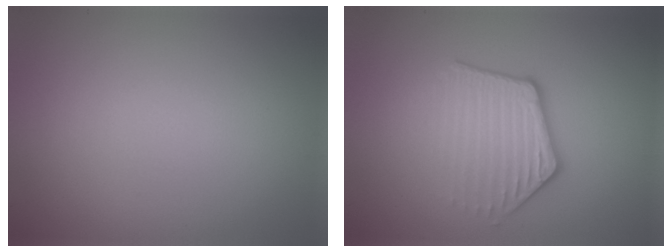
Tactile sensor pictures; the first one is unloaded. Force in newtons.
{"total": 4.0, "press": 2.9, "slide": 2.8}